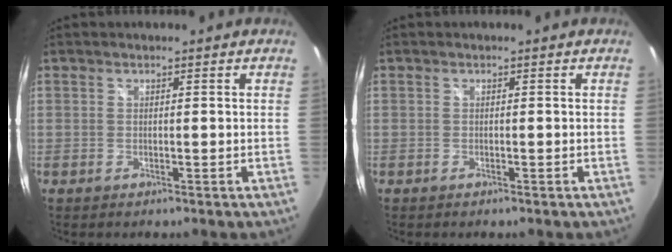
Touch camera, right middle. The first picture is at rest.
{"total": 0.0}